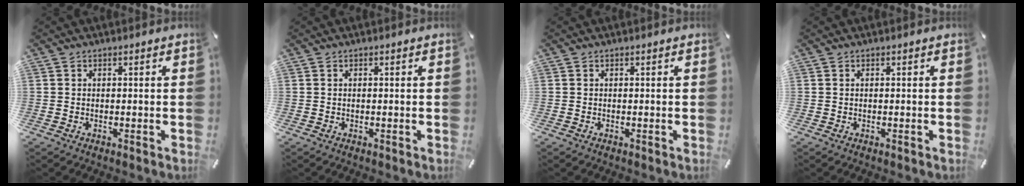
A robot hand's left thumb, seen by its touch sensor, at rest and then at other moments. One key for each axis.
{"total": 0.0}
{"total": 0.0}
{"total": 0.0}